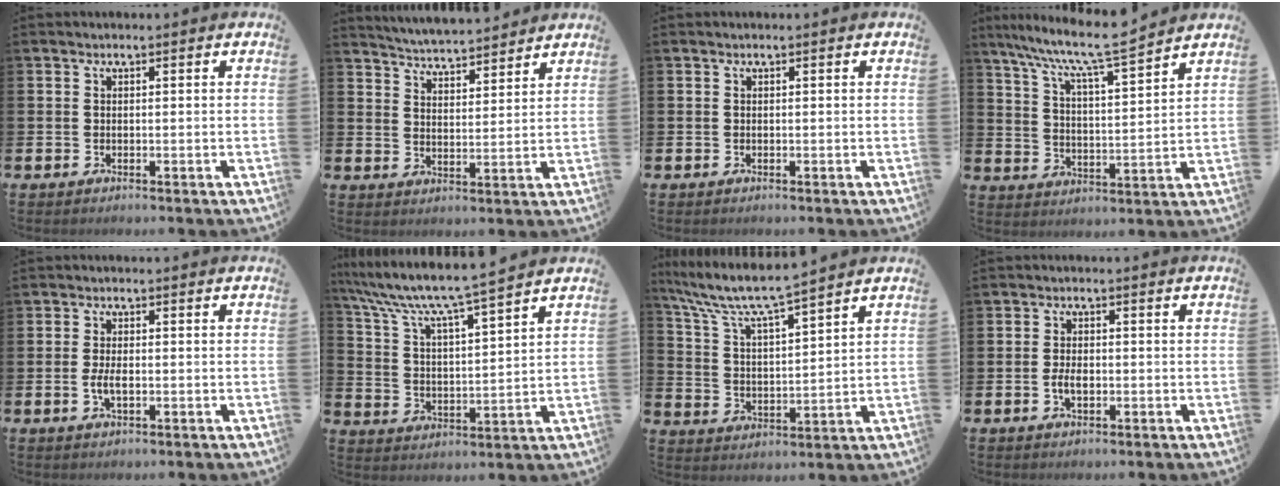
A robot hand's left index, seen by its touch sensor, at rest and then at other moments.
{"total": 5.0, "force": [5.0, 0.3, 0.2], "torque": [-0.023, -0.032, 0.088]}
{"total": 0.0}
{"total": 9.4, "force": [8.7, 0.2, 3.5], "torque": [-0.096, -0.058, 0.149]}
{"total": 2.5, "force": [-0.5, 1.2, 2.2], "torque": [-0.037, 0.000, -0.010]}
{"total": 8.0, "force": [7.3, 0.0, 3.1], "torque": [-0.094, -0.052, 0.122]}
{"total": 7.9, "force": [7.2, 0.4, 3.1], "torque": [-0.092, -0.044, 0.123]}
{"total": 2.6, "force": [-0.6, 1.4, 2.1], "torque": [-0.027, -0.002, -0.014]}